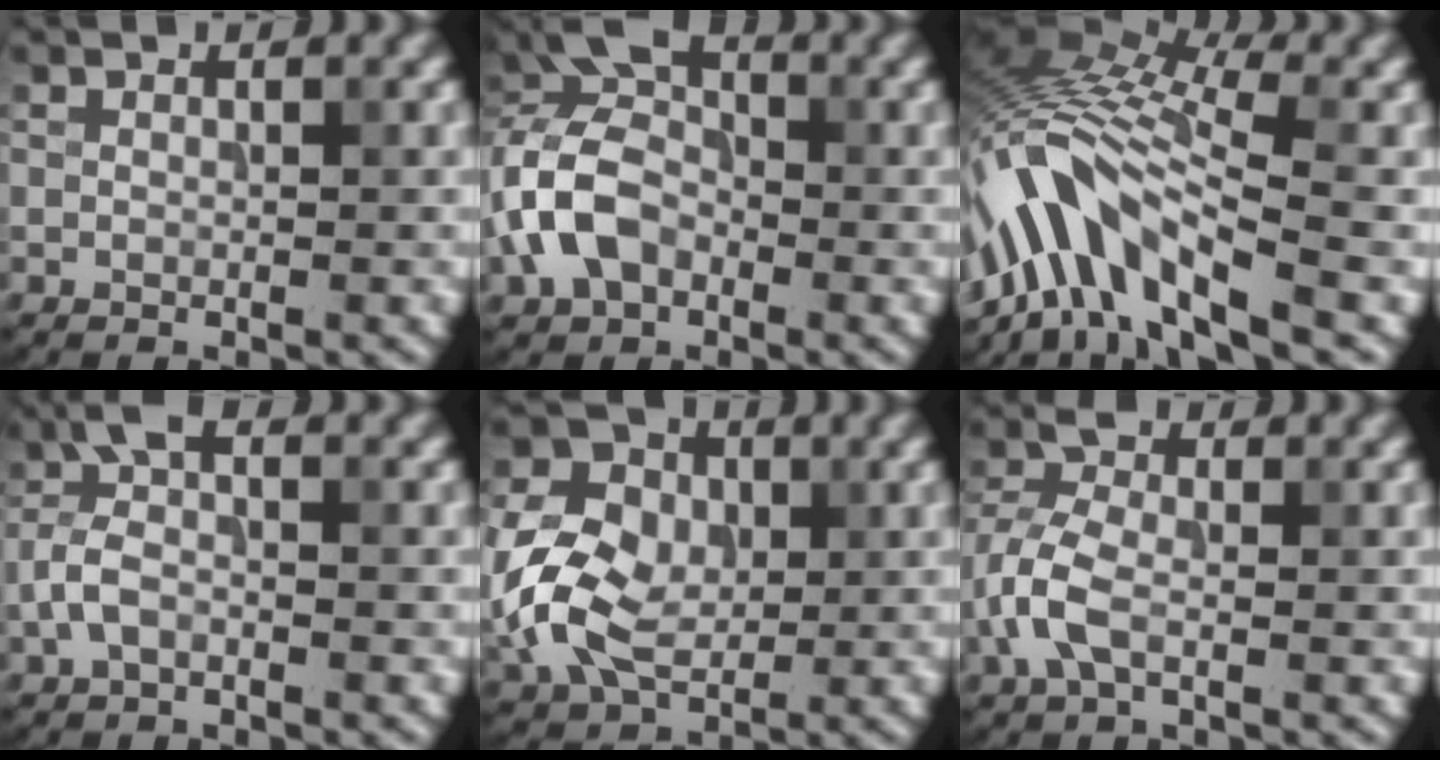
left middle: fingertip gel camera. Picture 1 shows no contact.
{"total": 7.0, "force": [-1.8, 4.8, 4.8], "torque": [-0.097, 0.018, -0.049]}
{"total": 10.6, "force": [-3.9, 3.5, 9.2], "torque": [-0.170, 0.026, -0.081]}
{"total": 3.1, "force": [-0.9, 1.4, 2.6], "torque": [-0.060, 0.013, -0.029]}
{"total": 8.0, "force": [-0.5, 6.0, 5.3], "torque": [-0.123, 0.010, -0.020]}
{"total": 4.3, "force": [-1.4, 2.3, 3.4], "torque": [-0.090, 0.005, -0.037]}